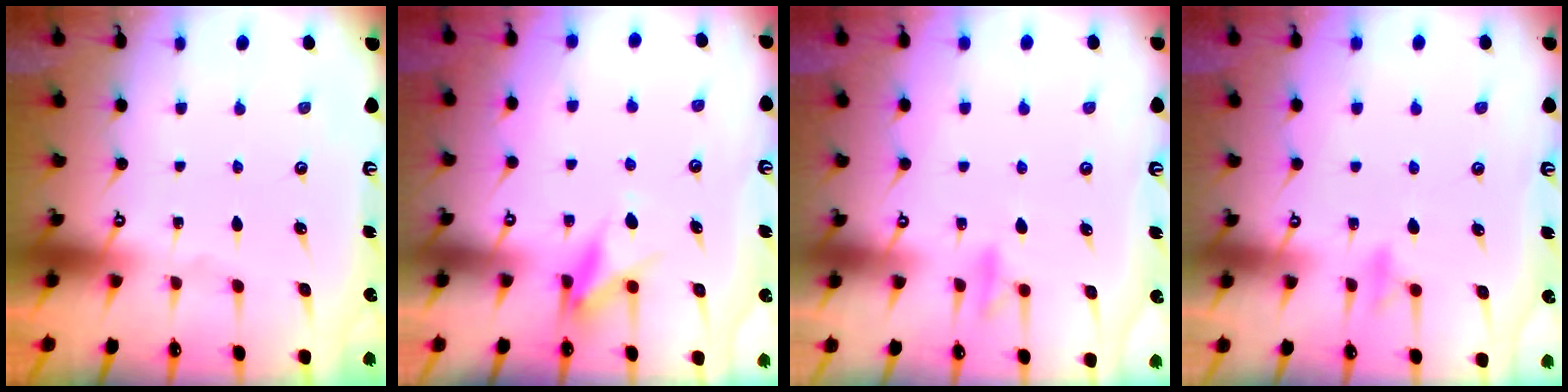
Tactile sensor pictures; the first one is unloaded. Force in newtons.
{"total": 7.8, "press": 7.7, "slide": 1.1}
{"total": 10.1, "press": 10.0, "slide": 1.7}
{"total": 8.2, "press": 8.1, "slide": 1.5}